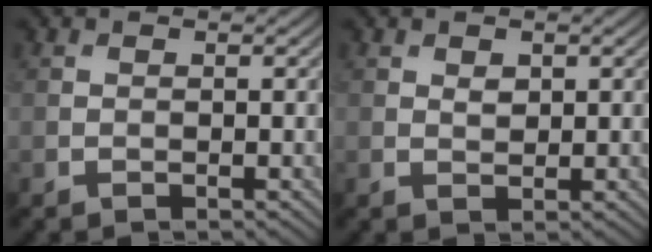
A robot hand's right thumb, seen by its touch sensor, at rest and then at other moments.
{"total": 1.1, "force": [0.6, 0.7, 0.7], "torque": [-0.013, -0.003, 0.013]}